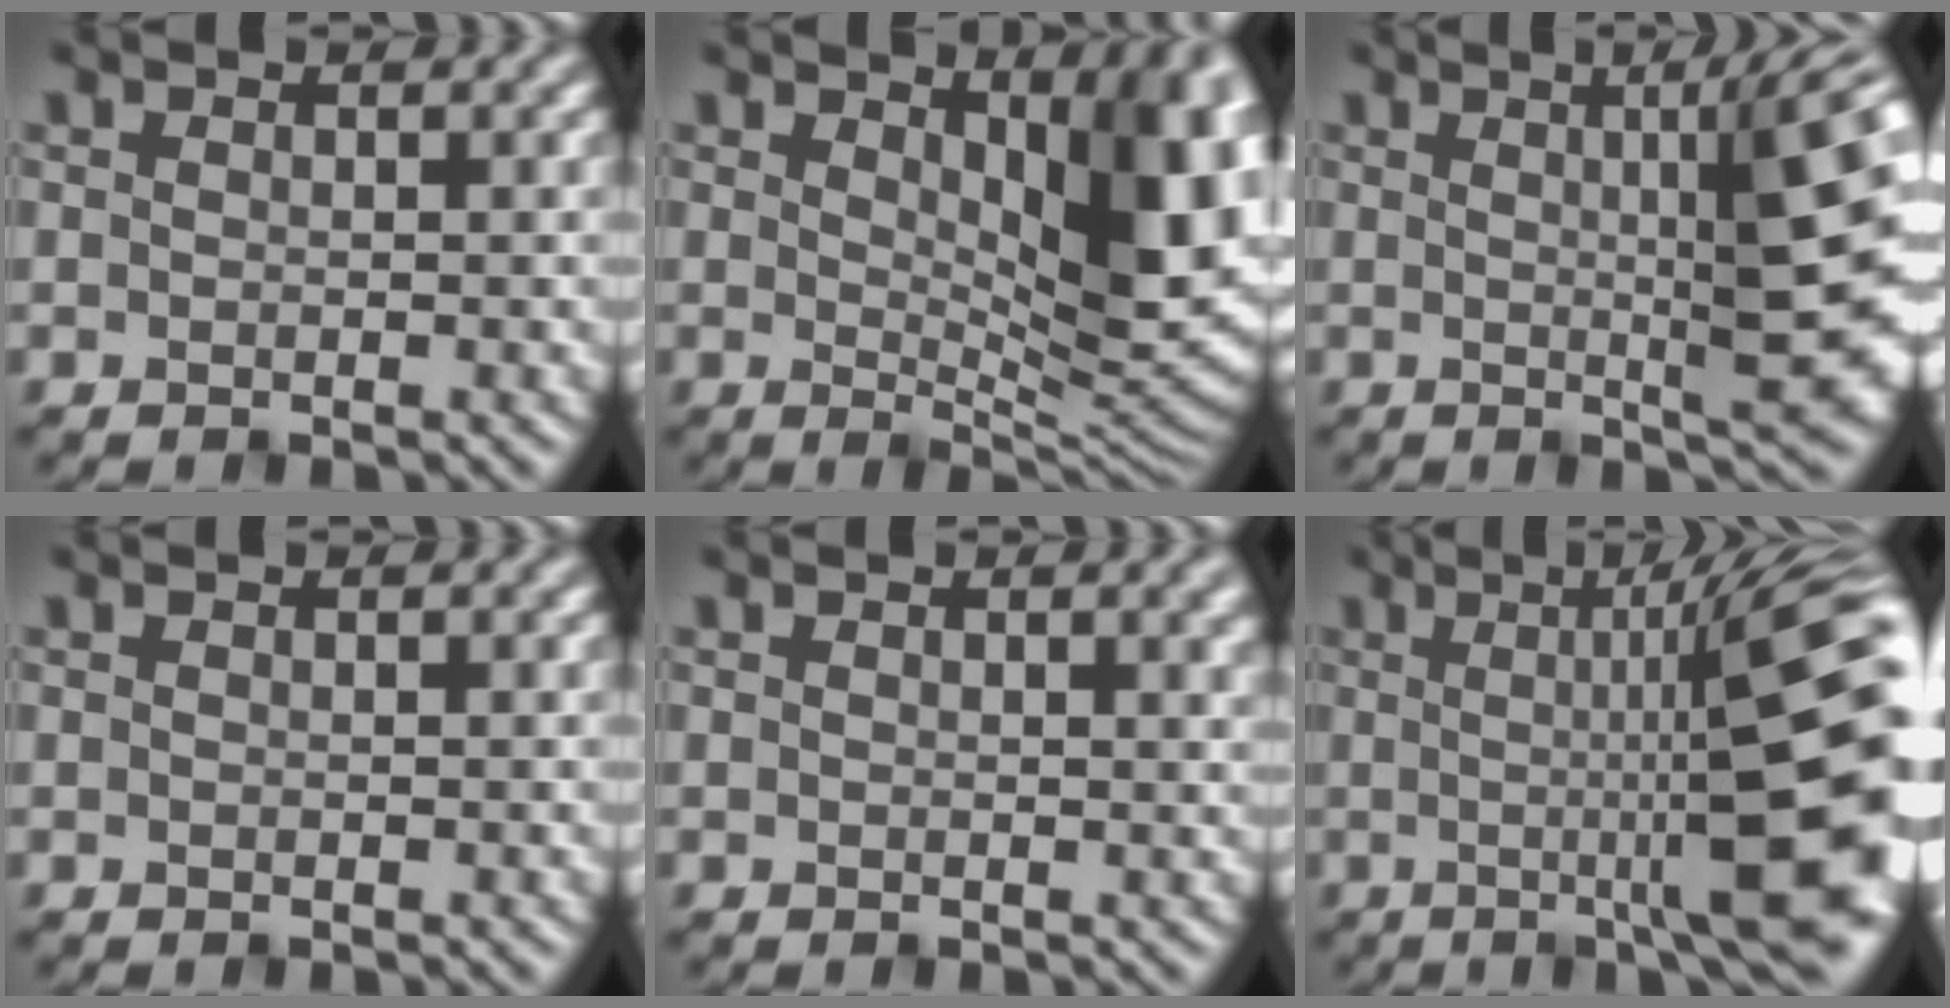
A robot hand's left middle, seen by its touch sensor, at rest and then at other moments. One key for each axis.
{"total": 12.3, "fx": 4.0, "fy": 4.7, "fz": 10.6, "tx": -0.103, "ty": 0.008, "tz": 0.059}
{"total": 12.6, "fx": 1.8, "fy": 2.9, "fz": 12.1, "tx": -0.116, "ty": 0.010, "tz": 0.023}
{"total": 0.0}
{"total": 2.7, "fx": 1.6, "fy": 0.8, "fz": 2.1, "tx": -0.021, "ty": 0.008, "tz": 0.023}
{"total": 15.7, "fx": 0.3, "fy": 3.6, "fz": 15.3, "tx": -0.166, "ty": 0.014, "tz": 0.008}